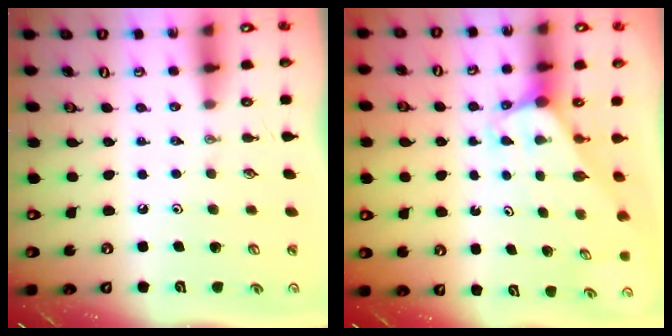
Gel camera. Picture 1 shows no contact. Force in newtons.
{"total": 4.1, "press": 4.1, "slide": 0.2}